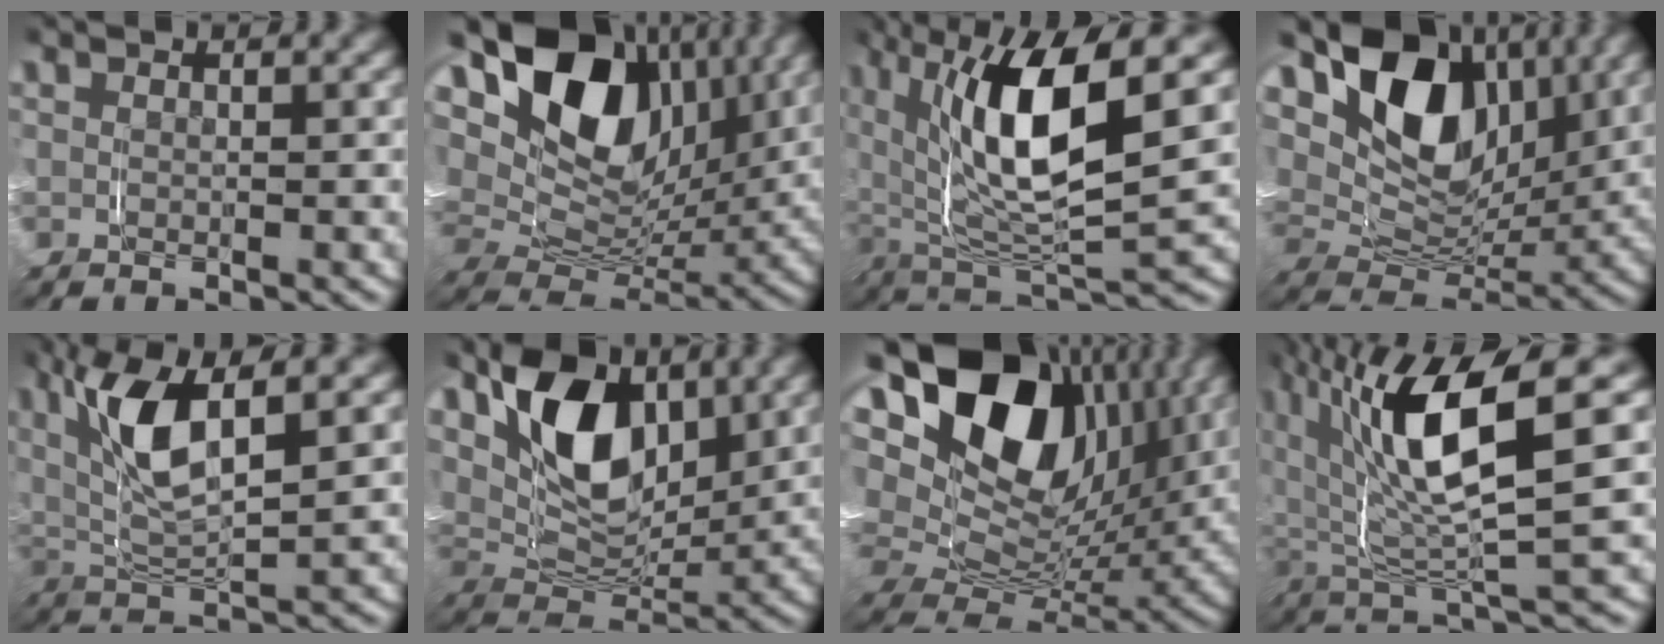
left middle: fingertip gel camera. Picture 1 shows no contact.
{"total": 17.9, "force": [4.0, 11.9, 12.7], "torque": [-0.219, -0.006, 0.056]}
{"total": 11.5, "force": [2.2, 4.7, 10.2], "torque": [-0.194, -0.002, 0.038]}
{"total": 15.1, "force": [4.2, 9.9, 10.6], "torque": [-0.197, -0.007, 0.058]}
{"total": 7.2, "force": [2.7, 2.6, 6.1], "torque": [-0.136, 0.003, 0.044]}
{"total": 11.0, "force": [3.7, 6.7, 7.9], "torque": [-0.154, -0.004, 0.052]}
{"total": 22.2, "force": [3.5, 14.9, 16.1], "torque": [-0.255, 0.003, 0.045]}
{"total": 10.5, "force": [2.1, 3.5, 9.6], "torque": [-0.186, 0.003, 0.029]}